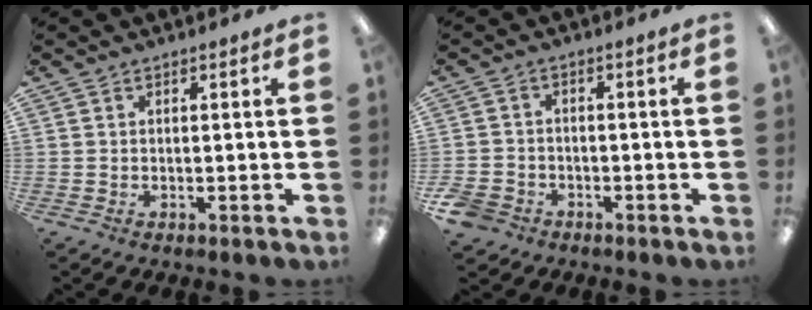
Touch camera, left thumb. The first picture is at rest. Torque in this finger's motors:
{"motor_torque": [-0.46, 1.25, 0.17, -0.12, 0.00]}